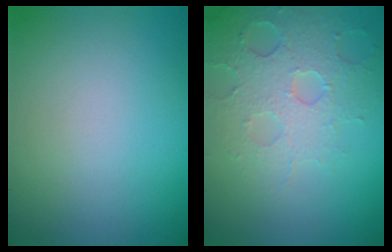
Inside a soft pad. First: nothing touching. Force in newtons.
{"total": 4.2, "press": 4.1, "slide": 0.9}